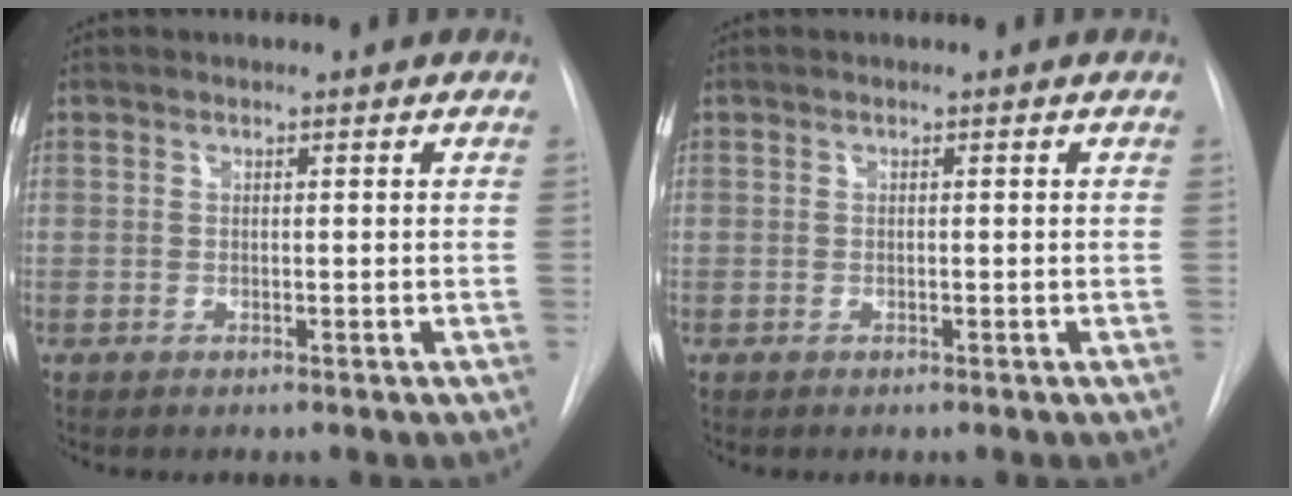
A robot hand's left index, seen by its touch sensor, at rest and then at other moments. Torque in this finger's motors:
{"motor_torque": [-0.01, 0.01, 0.00, 0.00]}